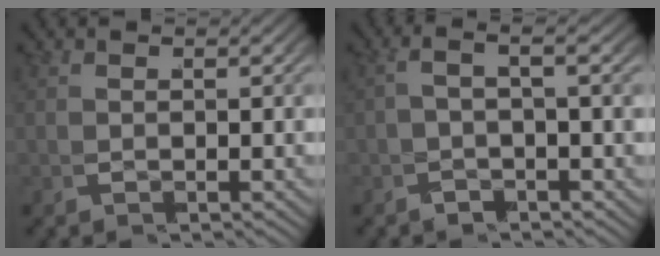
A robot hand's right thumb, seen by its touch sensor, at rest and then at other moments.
{"total": 1.8, "force": [-0.9, 0.1, 1.6], "torque": [-0.030, 0.007, -0.017]}